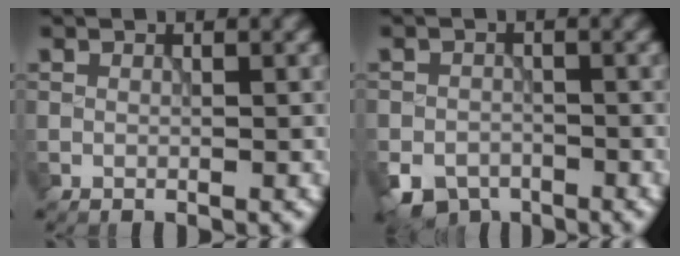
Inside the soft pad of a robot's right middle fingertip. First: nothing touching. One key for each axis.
{"total": 4.6, "fx": -3.1, "fy": 2.8, "fz": 1.9, "tx": -0.032, "ty": -0.008, "tz": -0.061}